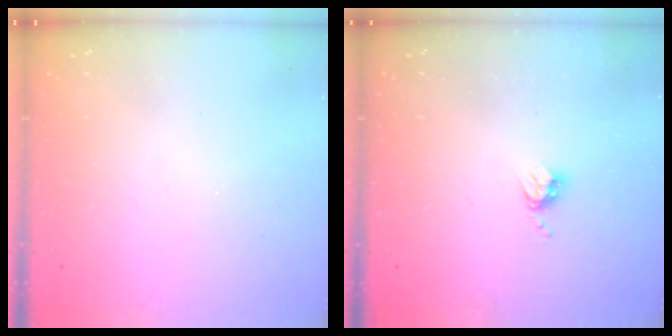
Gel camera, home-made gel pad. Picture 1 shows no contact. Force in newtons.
{"total": 3.8, "press": 3.8, "slide": 0.4}